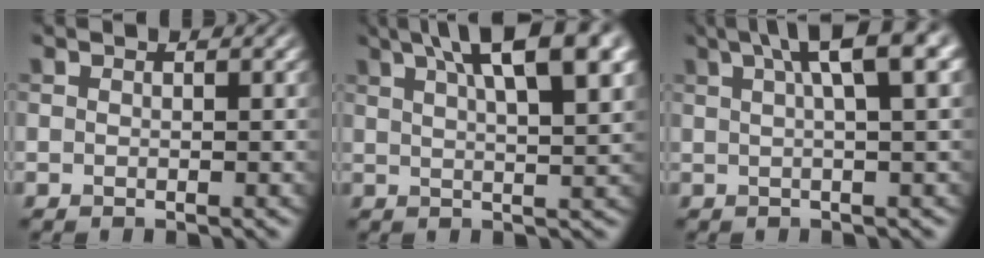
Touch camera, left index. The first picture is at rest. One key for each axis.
{"total": 10.9, "fx": 5.7, "fy": 3.3, "fz": 8.7, "tx": -0.096, "ty": 0.038, "tz": 0.071}
{"total": 7.0, "fx": 3.1, "fy": 1.5, "fz": 6.1, "tx": -0.057, "ty": 0.028, "tz": 0.045}